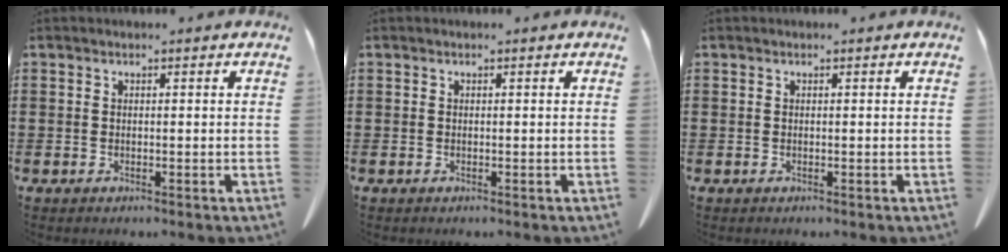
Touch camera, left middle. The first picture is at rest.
{"total": 0.0}
{"total": 0.0}